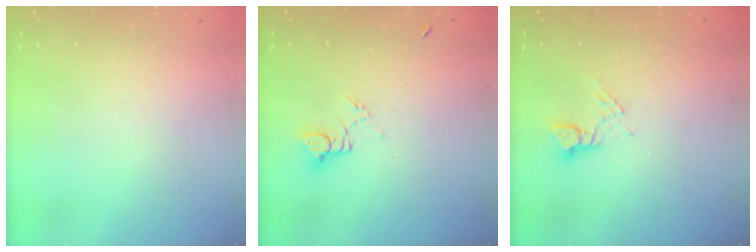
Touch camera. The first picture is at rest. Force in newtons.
{"total": 4.0, "press": 4.0, "slide": 0.3}
{"total": 2.6, "press": 2.6, "slide": 0.3}